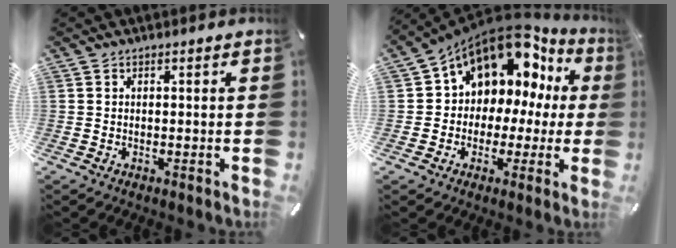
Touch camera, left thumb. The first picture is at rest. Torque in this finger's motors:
{"motor_torque": [1.81, 3.19, 2.47, -0.30, 0.24]}